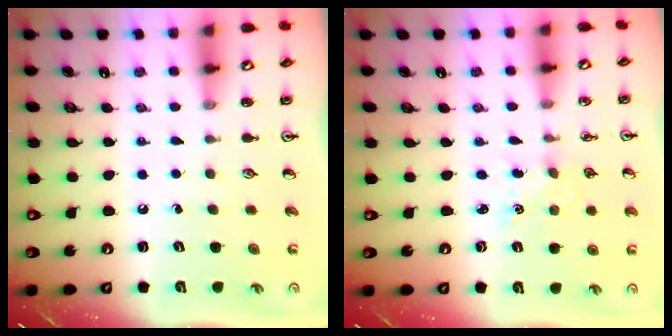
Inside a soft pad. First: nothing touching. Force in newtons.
{"total": 2.1, "press": 2.1, "slide": 0.3}